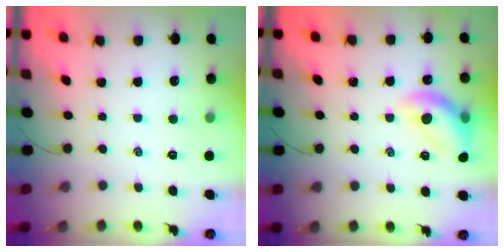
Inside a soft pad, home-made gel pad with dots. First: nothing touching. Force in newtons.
{"total": 13.7, "press": 13.5, "slide": 2.2}